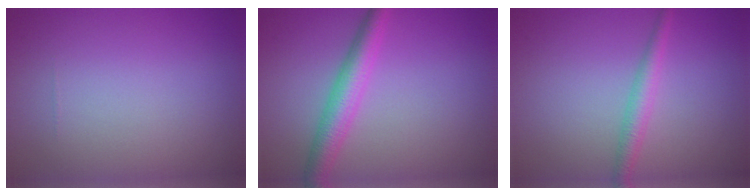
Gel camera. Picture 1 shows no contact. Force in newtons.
{"total": 3.8, "press": 3.8, "slide": 0.2}
{"total": 2.1, "press": 2.1, "slide": 0.1}